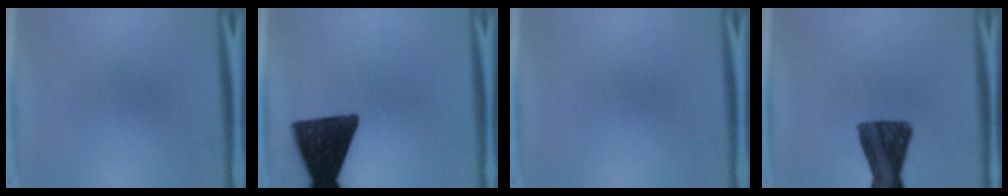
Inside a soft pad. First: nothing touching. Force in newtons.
{"total": 14.9}
{"total": 0.0}
{"total": 12.1}